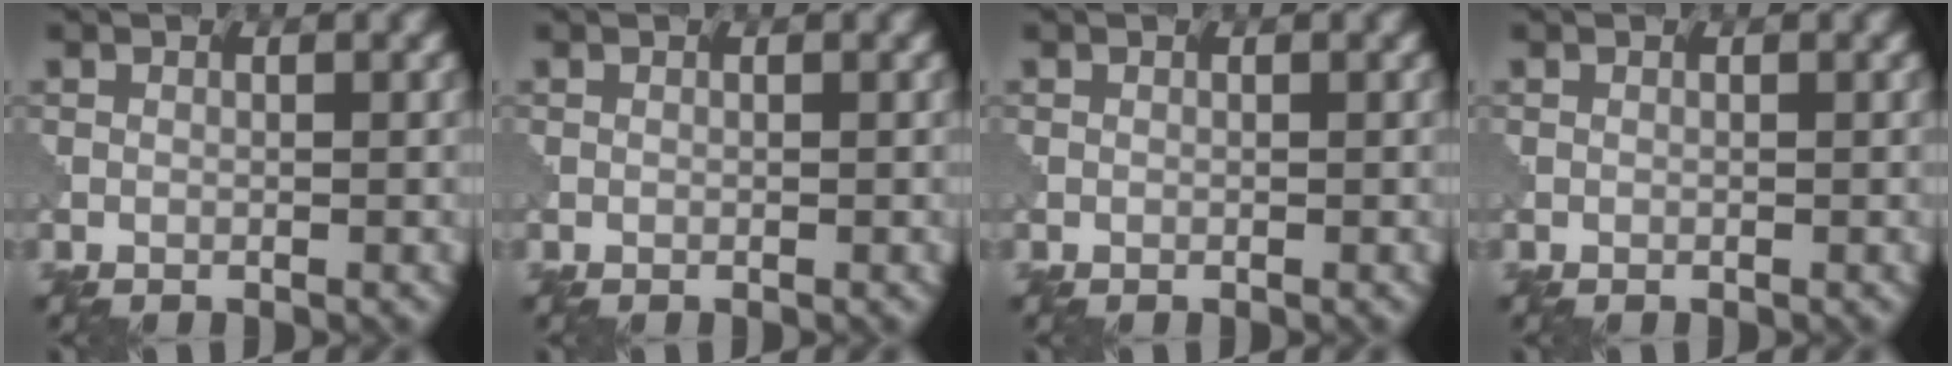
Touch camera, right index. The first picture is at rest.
{"total": 0.0}
{"total": 0.0}
{"total": 0.0}